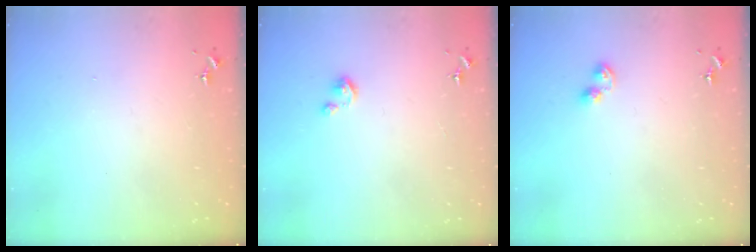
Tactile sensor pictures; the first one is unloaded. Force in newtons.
{"total": 3.0, "press": 2.9, "slide": 0.2}
{"total": 3.8, "press": 3.8, "slide": 0.5}